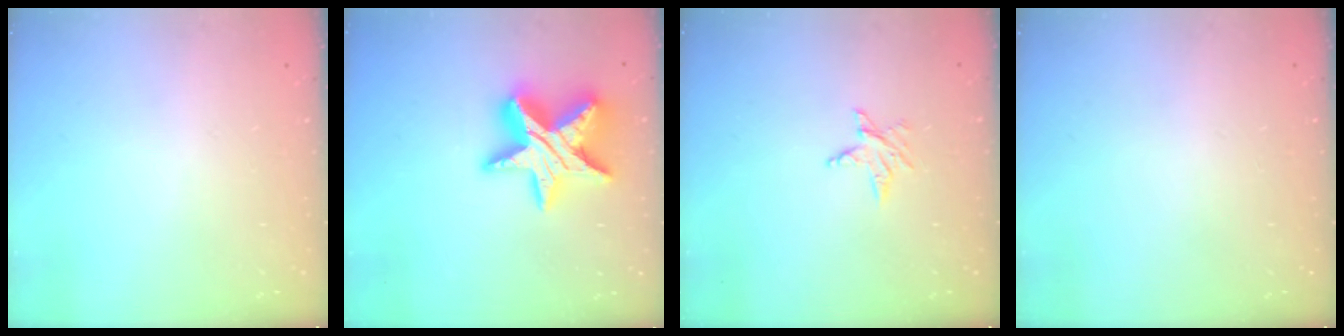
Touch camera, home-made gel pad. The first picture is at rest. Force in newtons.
{"total": 18.0, "press": 18.0, "slide": 1.2}
{"total": 3.6, "press": 3.6, "slide": 0.4}
{"total": 0.0}